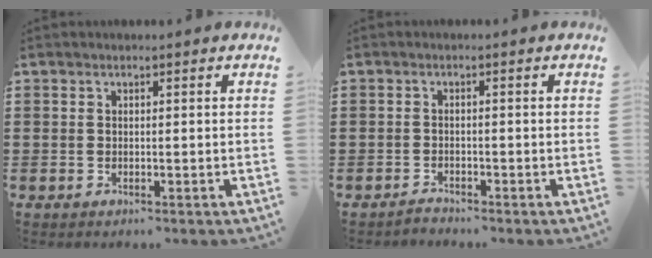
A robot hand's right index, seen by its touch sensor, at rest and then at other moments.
{"total": 1.3, "force": [-1.2, 0.3, -0.1], "torque": [-0.003, 0.006, -0.028]}